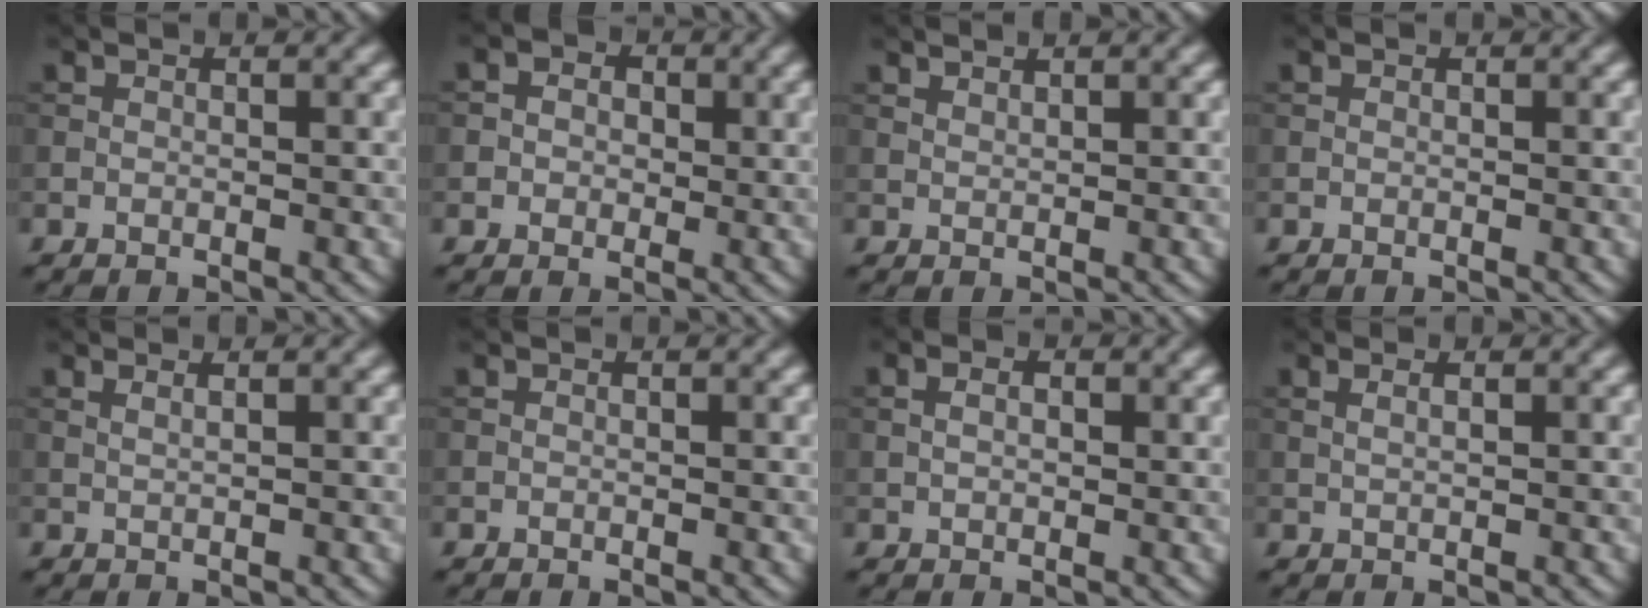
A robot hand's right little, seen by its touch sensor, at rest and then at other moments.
{"total": 3.7, "force": [1.0, 3.2, 1.5], "torque": [-0.013, 0.007, -0.006]}
{"total": 0.8, "force": [0.8, 0.0, 0.2], "torque": [0.000, -0.001, 0.016]}
{"total": 0.0}
{"total": 1.3, "force": [0.8, 0.5, 0.9], "torque": [-0.006, -0.004, 0.002]}
{"total": 0.0}
{"total": 3.1, "force": [1.1, 2.1, 2.0], "torque": [-0.026, 0.013, -0.001]}
{"total": 1.3, "force": [0.7, 0.4, 1.0], "torque": [-0.012, -0.004, 0.004]}